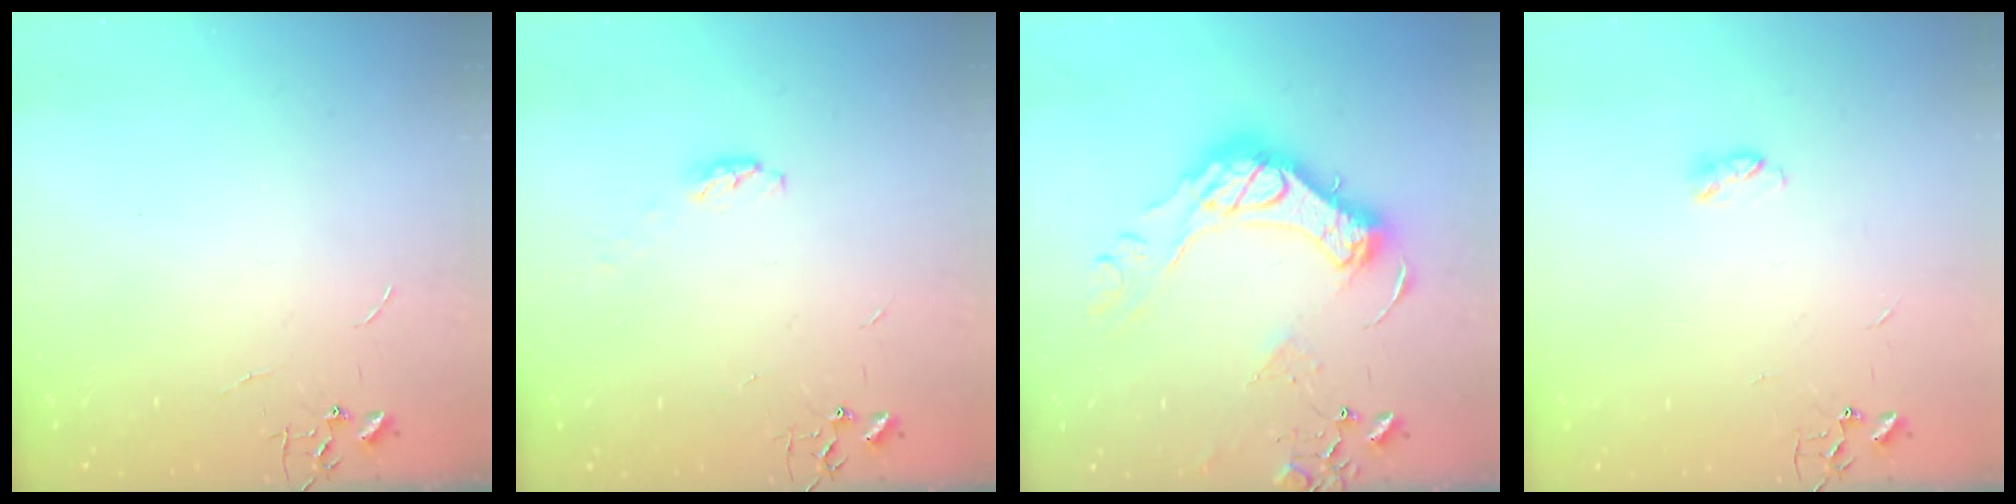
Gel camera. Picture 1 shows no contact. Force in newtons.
{"total": 3.5, "press": 3.4, "slide": 0.3}
{"total": 18.4, "press": 18.3, "slide": 1.2}
{"total": 3.6, "press": 3.6, "slide": 0.5}